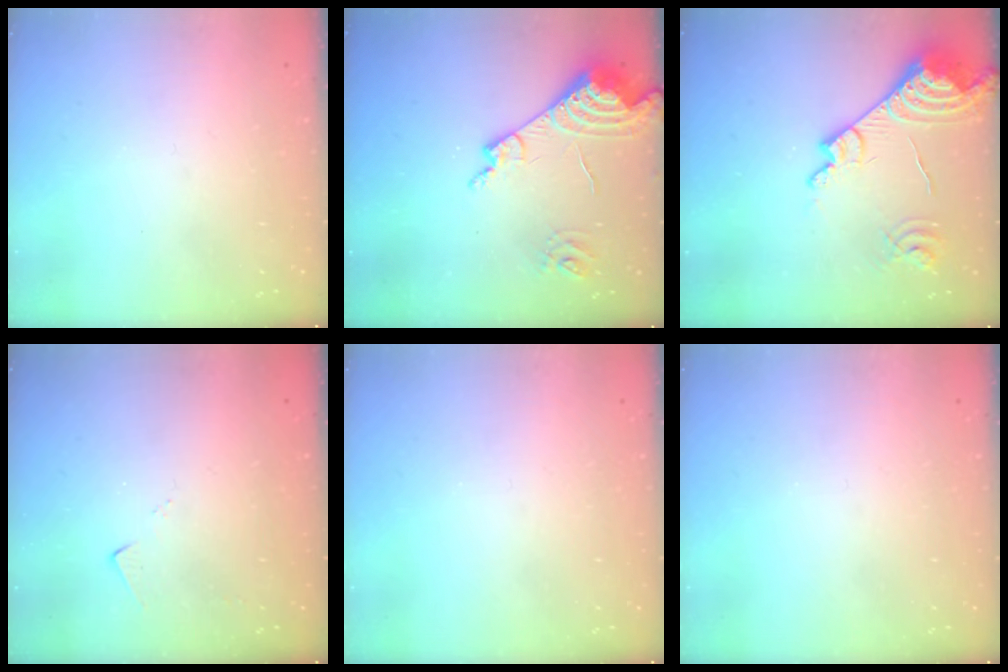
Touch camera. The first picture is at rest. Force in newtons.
{"total": 13.6, "press": 13.6, "slide": 1.5}
{"total": 17.2, "press": 17.1, "slide": 1.9}
{"total": 3.3, "press": 3.3, "slide": 0.4}
{"total": 0.0}
{"total": 0.0}